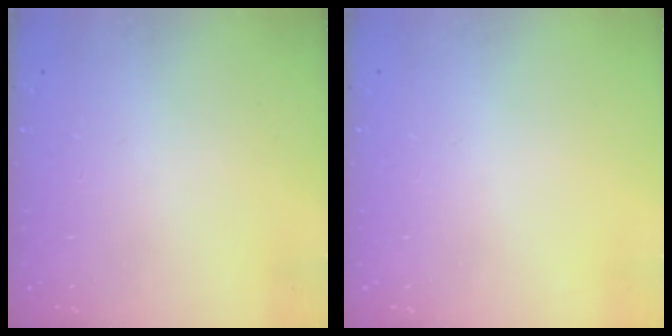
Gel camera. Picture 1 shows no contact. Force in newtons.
{"total": 0.0}